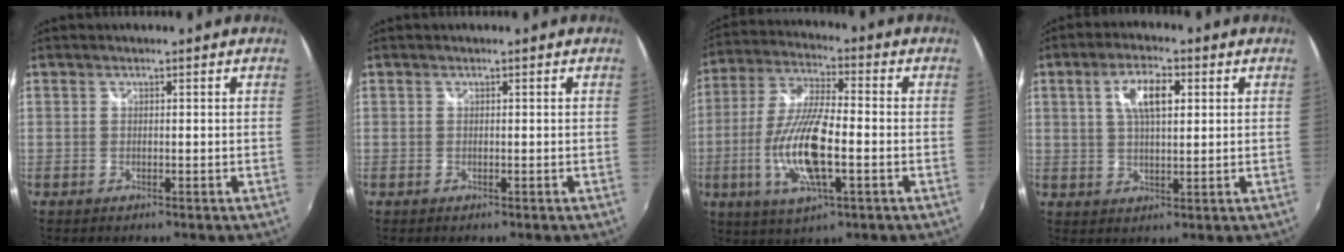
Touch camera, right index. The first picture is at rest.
{"total": 0.0}
{"total": 14.7, "force": [-3.6, 4.3, 13.6], "torque": [-0.279, -0.009, -0.069]}
{"total": 7.0, "force": [2.2, 2.6, 6.1], "torque": [-0.110, 0.009, 0.041]}